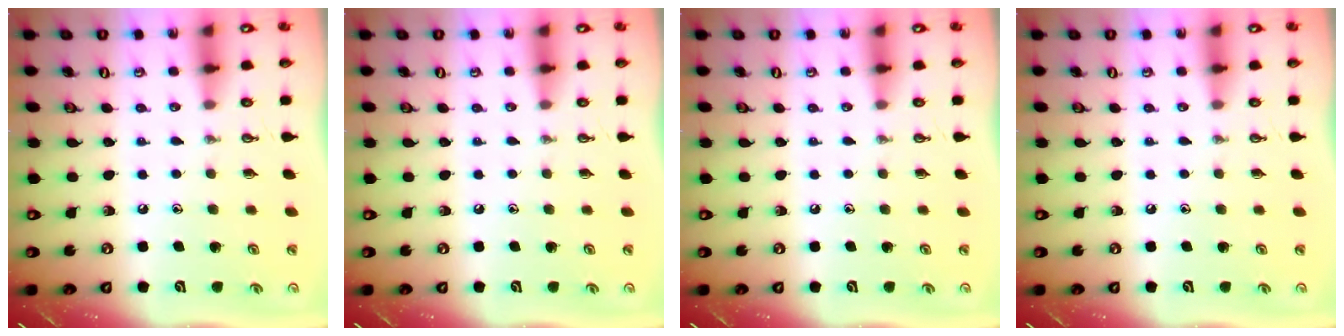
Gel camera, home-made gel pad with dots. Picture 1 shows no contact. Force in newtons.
{"total": 0.0}
{"total": 0.0}
{"total": 0.0}